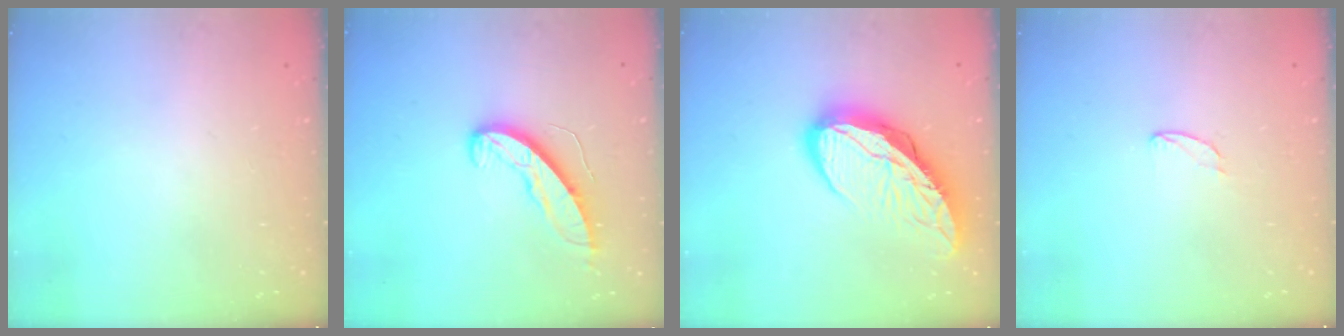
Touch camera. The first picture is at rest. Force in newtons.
{"total": 9.2, "press": 9.2, "slide": 0.5}
{"total": 14.3, "press": 14.3, "slide": 1.6}
{"total": 5.5, "press": 5.5, "slide": 0.5}